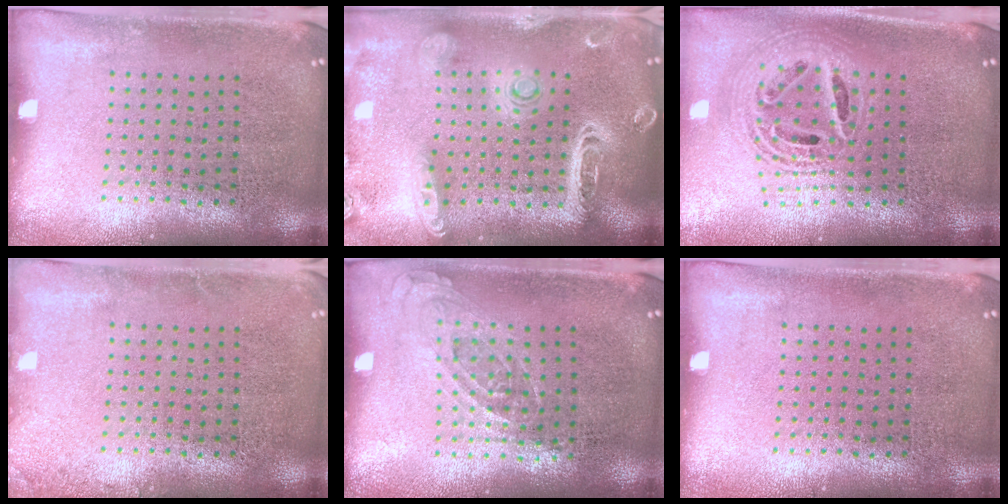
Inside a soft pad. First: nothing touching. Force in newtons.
{"total": 2.9, "press": 2.5, "slide": 1.6}
{"total": 2.2, "press": 1.6, "slide": 1.4}
{"total": 1.2, "press": 1.2, "slide": 0.2}
{"total": 0.7, "press": 0.6, "slide": 0.3}
{"total": 0.0}